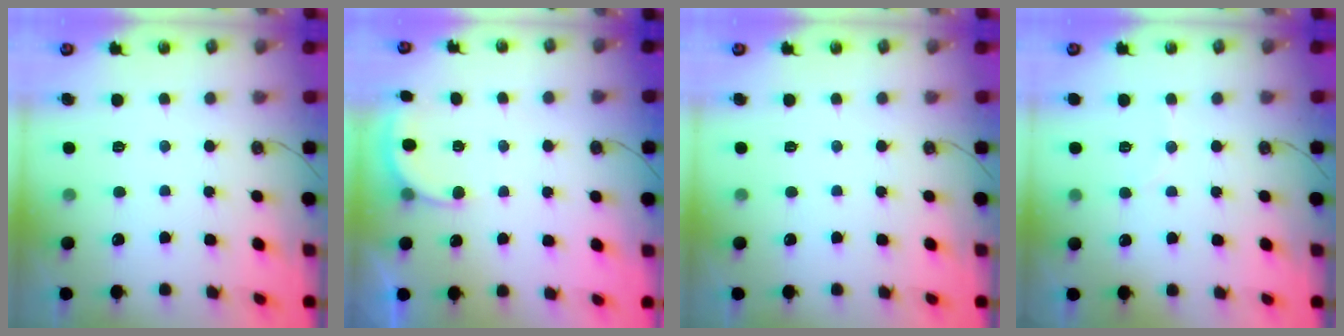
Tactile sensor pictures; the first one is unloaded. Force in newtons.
{"total": 3.0, "press": 2.9, "slide": 0.7}
{"total": 0.0}
{"total": 3.2, "press": 3.1, "slide": 0.7}